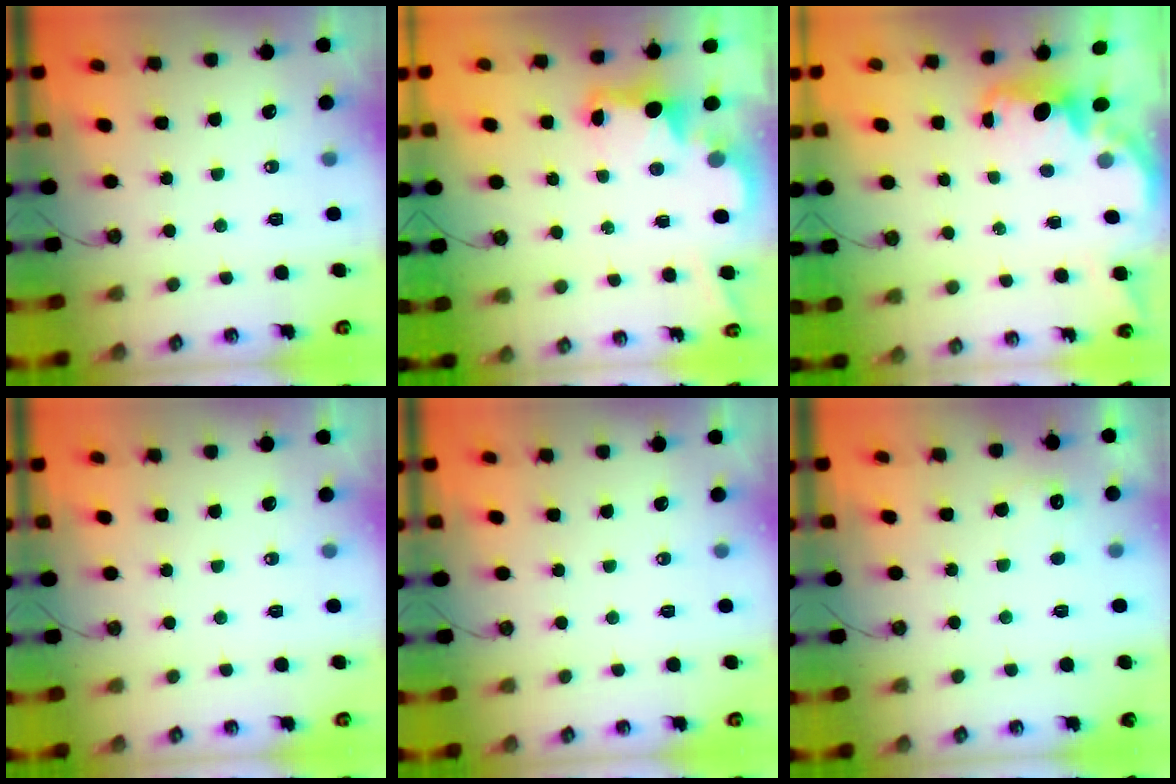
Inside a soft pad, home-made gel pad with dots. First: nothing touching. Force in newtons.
{"total": 2.9, "press": 2.9, "slide": 0.6}
{"total": 1.6, "press": 1.4, "slide": 0.7}
{"total": 0.0}
{"total": 0.6, "press": 0.0, "slide": 0.6}
{"total": 5.9, "press": 5.9, "slide": 0.4}